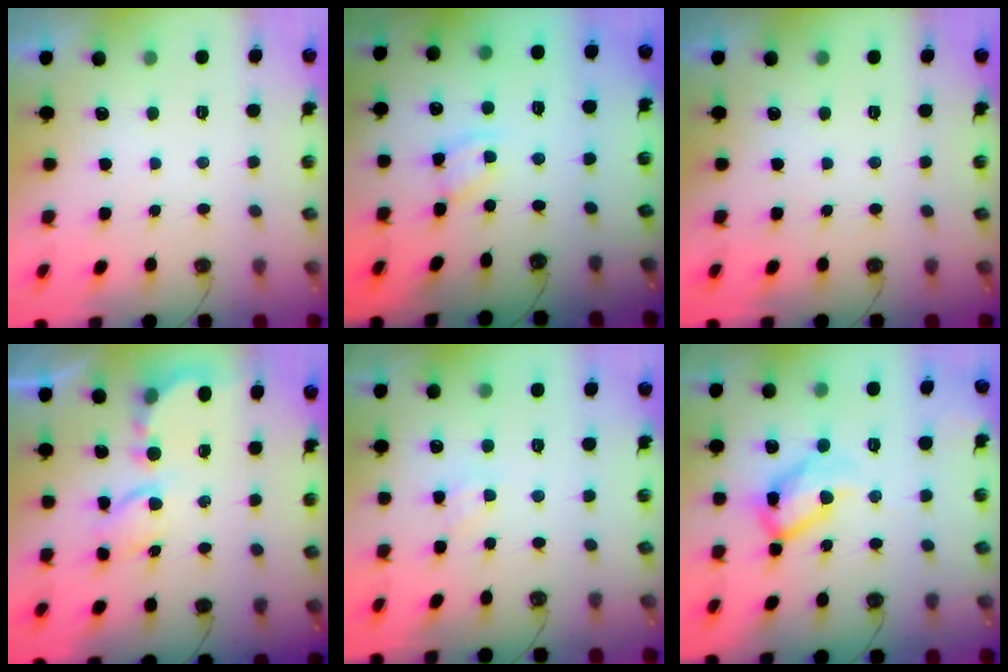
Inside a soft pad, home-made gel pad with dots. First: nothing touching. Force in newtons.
{"total": 2.1, "press": 2.1, "slide": 0.3}
{"total": 0.0}
{"total": 6.0, "press": 6.0, "slide": 0.5}
{"total": 1.6, "press": 1.6, "slide": 0.2}
{"total": 15.7, "press": 15.7, "slide": 0.7}